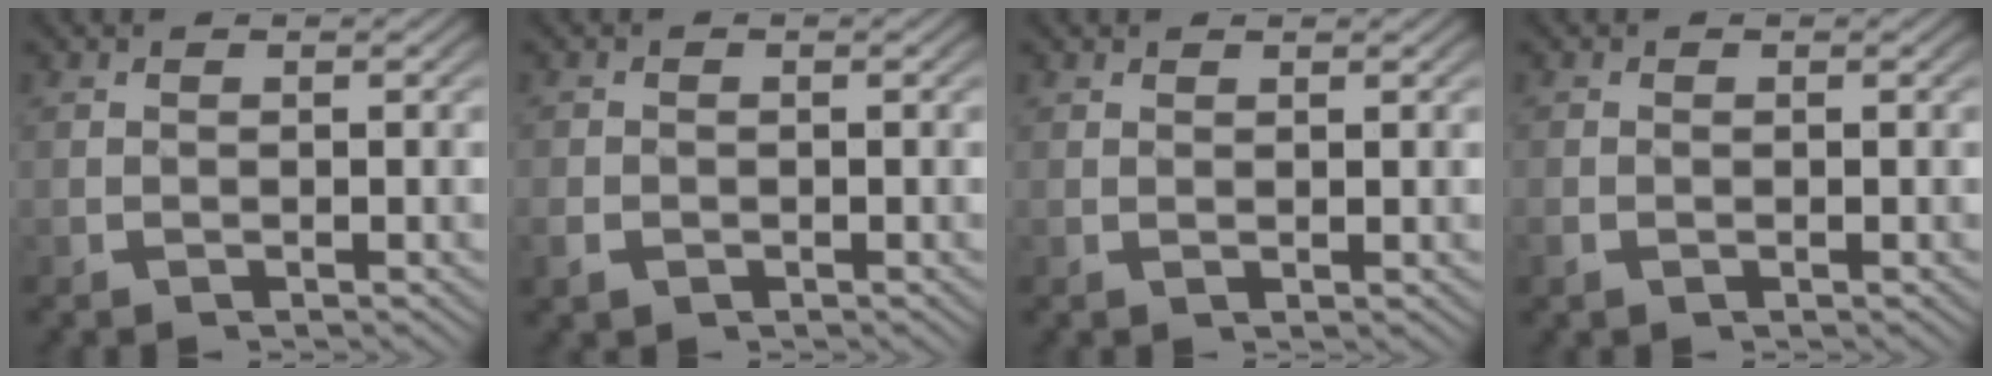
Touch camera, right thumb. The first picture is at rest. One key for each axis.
{"total": 1.2, "fx": -0.5, "fy": 0.9, "fz": 0.5, "tx": -0.015, "ty": -0.004, "tz": -0.008}
{"total": 0.8, "fx": 0.7, "fy": -0.2, "fz": 0.2, "tx": -0.005, "ty": -0.003, "tz": 0.018}
{"total": 0.5, "fx": -0.2, "fy": 0.3, "fz": 0.4, "tx": -0.014, "ty": -0.004, "tz": -0.001}